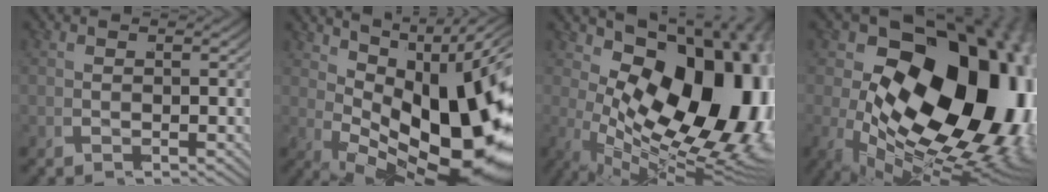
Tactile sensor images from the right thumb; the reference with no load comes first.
{"total": 20.8, "force": [-0.1, 12.1, 16.9], "torque": [-0.258, -0.043, 0.030]}
{"total": 26.1, "force": [-1.9, 15.8, 20.8], "torque": [-0.327, -0.067, 0.016]}
{"total": 32.7, "force": [-1.5, 20.8, 25.1], "torque": [-0.384, -0.070, 0.015]}